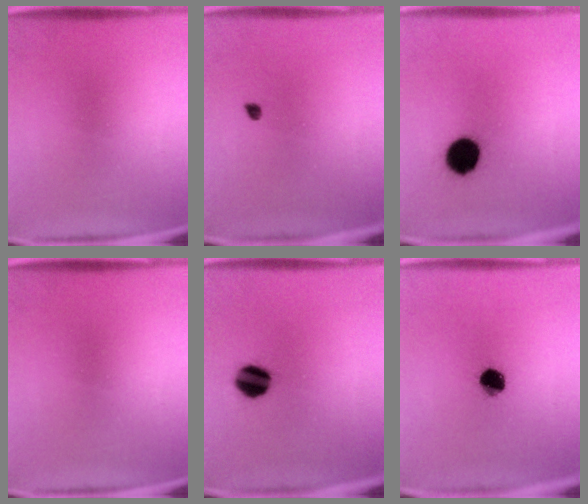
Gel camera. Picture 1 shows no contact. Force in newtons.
{"total": 1.0}
{"total": 10.3}
{"total": 0.0}
{"total": 8.9}
{"total": 6.6}